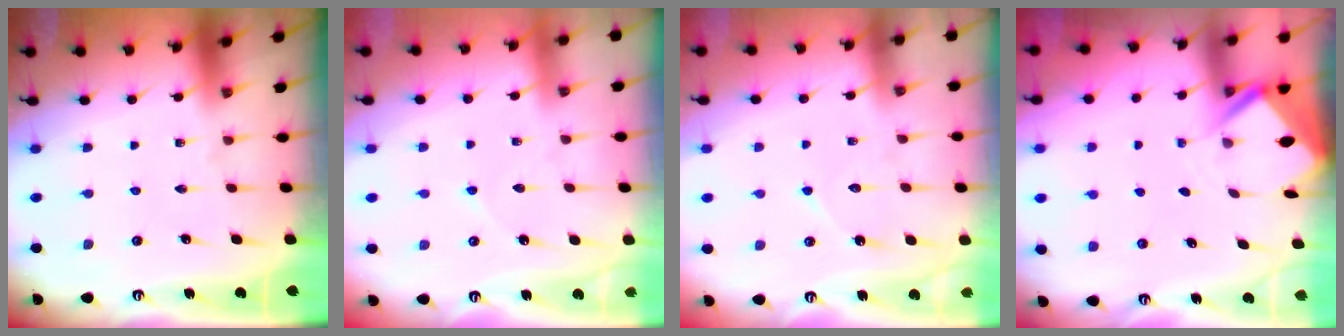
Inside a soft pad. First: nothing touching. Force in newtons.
{"total": 2.9, "press": 2.9, "slide": 0.4}
{"total": 6.3, "press": 6.3, "slide": 0.6}
{"total": 2.9, "press": 2.9, "slide": 0.3}